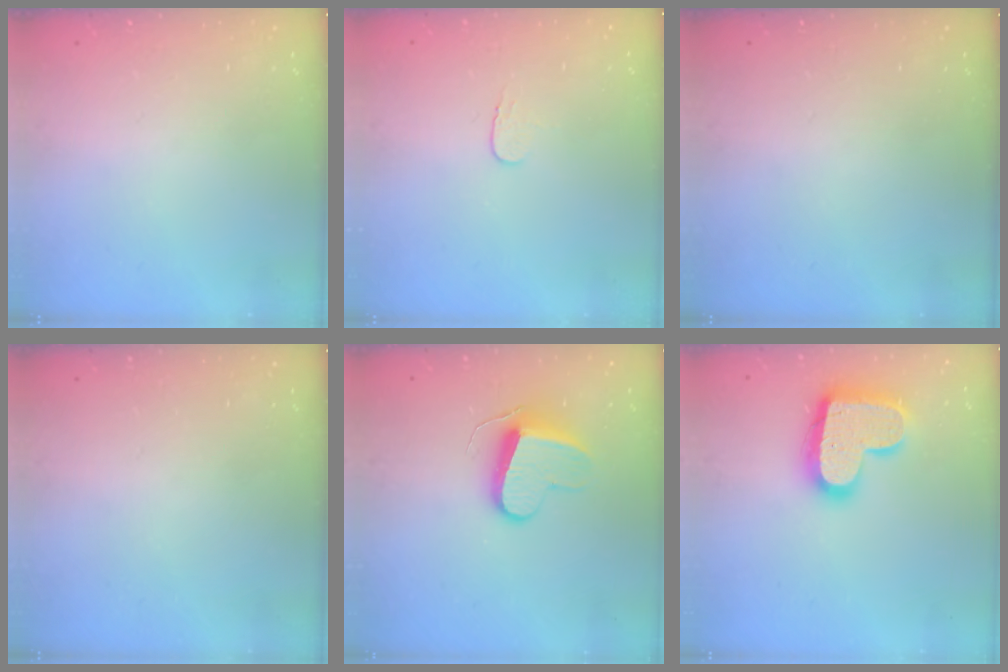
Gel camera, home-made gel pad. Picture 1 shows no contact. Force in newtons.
{"total": 3.6, "press": 3.6, "slide": 0.4}
{"total": 0.0}
{"total": 0.0}
{"total": 9.7, "press": 9.7, "slide": 0.6}
{"total": 19.3, "press": 19.3, "slide": 1.3}